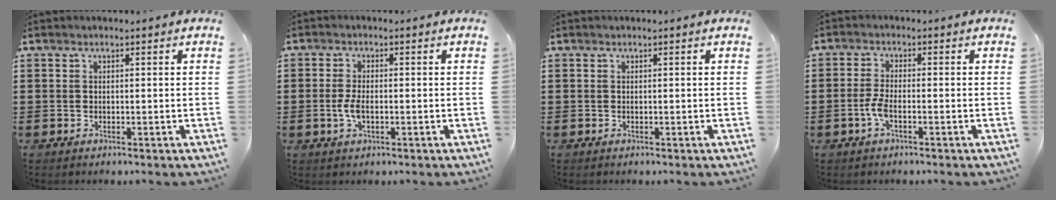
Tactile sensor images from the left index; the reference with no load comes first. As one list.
[{"total": 3.3, "force": [-0.6, 1.4, 2.9], "torque": [-0.067, -0.001, -0.015]}, {"total": 0.0}, {"total": 3.1, "force": [-1.2, 0.9, 2.8], "torque": [-0.076, -0.007, -0.030]}]